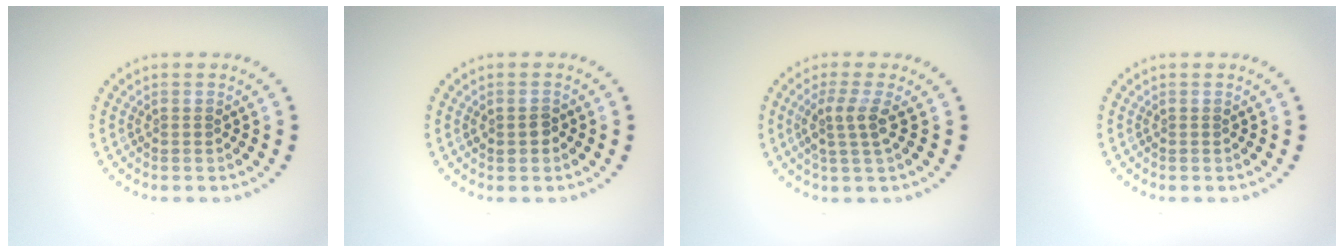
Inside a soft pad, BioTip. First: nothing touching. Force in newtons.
{"total": 1.2, "press": 1.2, "slide": 0.1}
{"total": 2.5, "press": 2.0, "slide": 1.6}
{"total": 0.0}